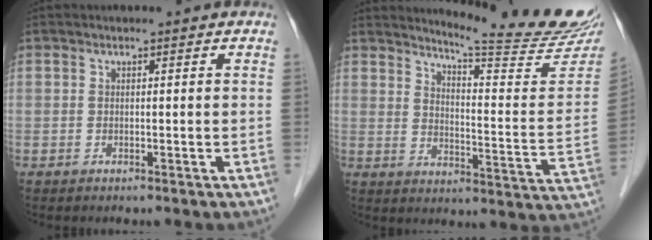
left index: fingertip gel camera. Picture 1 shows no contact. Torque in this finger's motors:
{"motor_torque": [0.45, -0.63, 0.28, 0.03]}